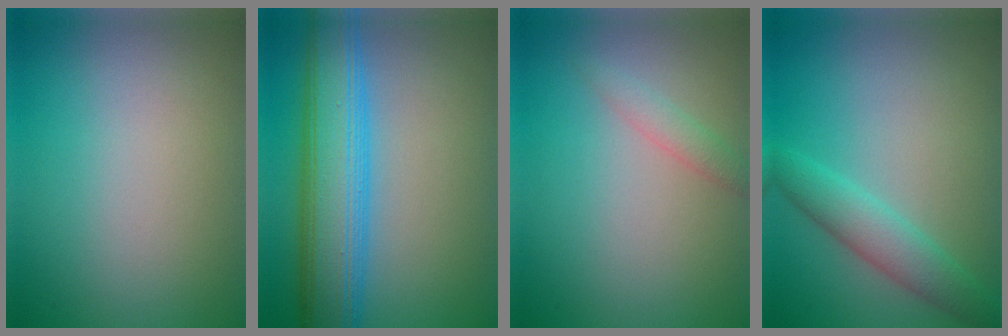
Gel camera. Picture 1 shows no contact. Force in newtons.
{"total": 8.6, "press": 8.5, "slide": 0.4}
{"total": 1.5, "press": 1.5, "slide": 0.0}
{"total": 3.6, "press": 3.5, "slide": 0.1}